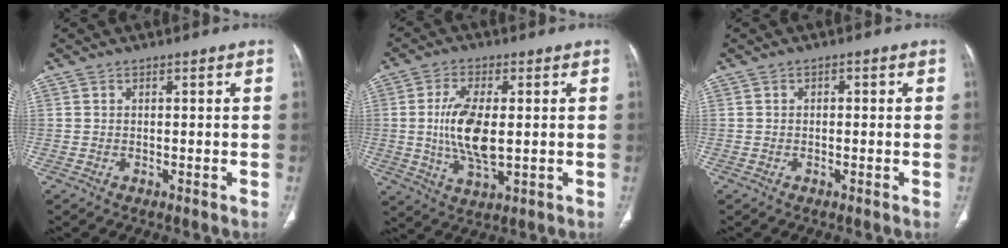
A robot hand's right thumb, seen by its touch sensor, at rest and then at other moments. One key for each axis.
{"total": 10.7, "fx": 0.2, "fy": 4.6, "fz": 9.7, "tx": -0.196, "ty": -0.011, "tz": 0.008}
{"total": 0.9, "fx": 0.0, "fy": 0.7, "fz": 0.6, "tx": -0.003, "ty": 0.003, "tz": -0.005}